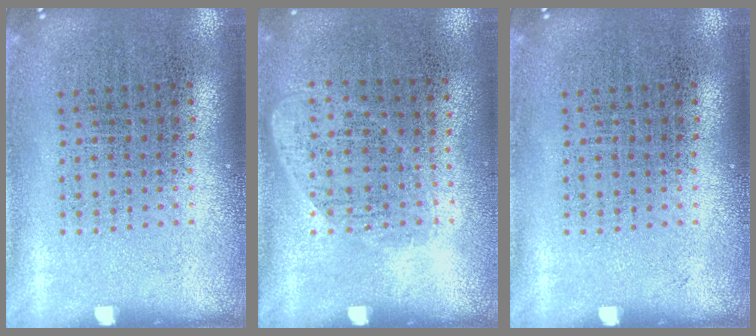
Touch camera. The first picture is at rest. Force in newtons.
{"total": 1.2, "press": 1.0, "slide": 0.6}
{"total": 0.0}